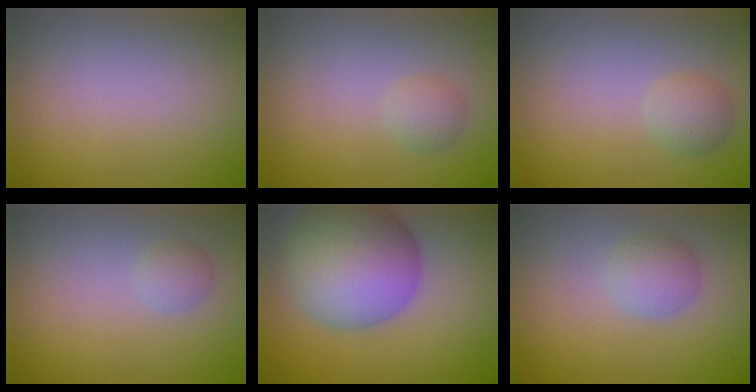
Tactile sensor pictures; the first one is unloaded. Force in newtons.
{"total": 1.3, "press": 1.3, "slide": 0.0}
{"total": 1.7, "press": 1.7, "slide": 0.1}
{"total": 1.2, "press": 1.1, "slide": 0.1}
{"total": 10.6, "press": 10.6, "slide": 0.4}
{"total": 2.3, "press": 2.3, "slide": 0.0}